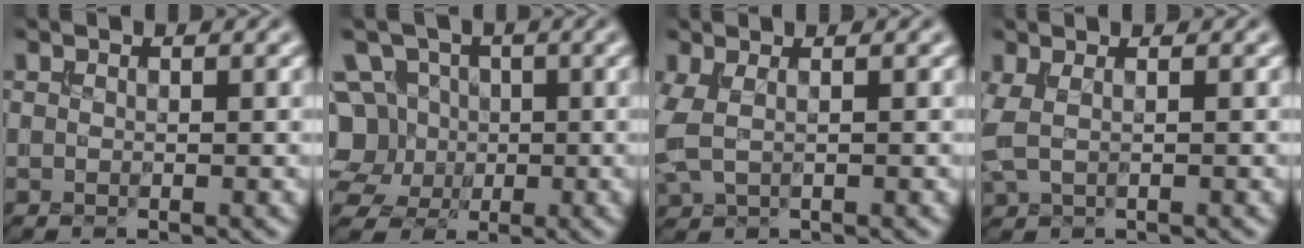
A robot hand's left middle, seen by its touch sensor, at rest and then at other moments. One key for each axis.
{"total": 8.2, "fx": 0.4, "fy": 7.3, "fz": 3.6, "tx": -0.073, "ty": 0.033, "tz": -0.025}
{"total": 2.2, "fx": 0.3, "fy": 1.1, "fz": 1.9, "tx": -0.057, "ty": 0.002, "tz": 0.005}
{"total": 1.7, "fx": 0.4, "fy": 0.8, "fz": 1.5, "tx": -0.042, "ty": 0.005, "tz": 0.005}